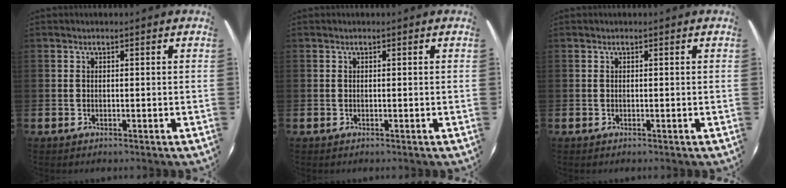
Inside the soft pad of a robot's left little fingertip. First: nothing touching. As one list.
[{"total": 0.0}, {"total": 0.0}]